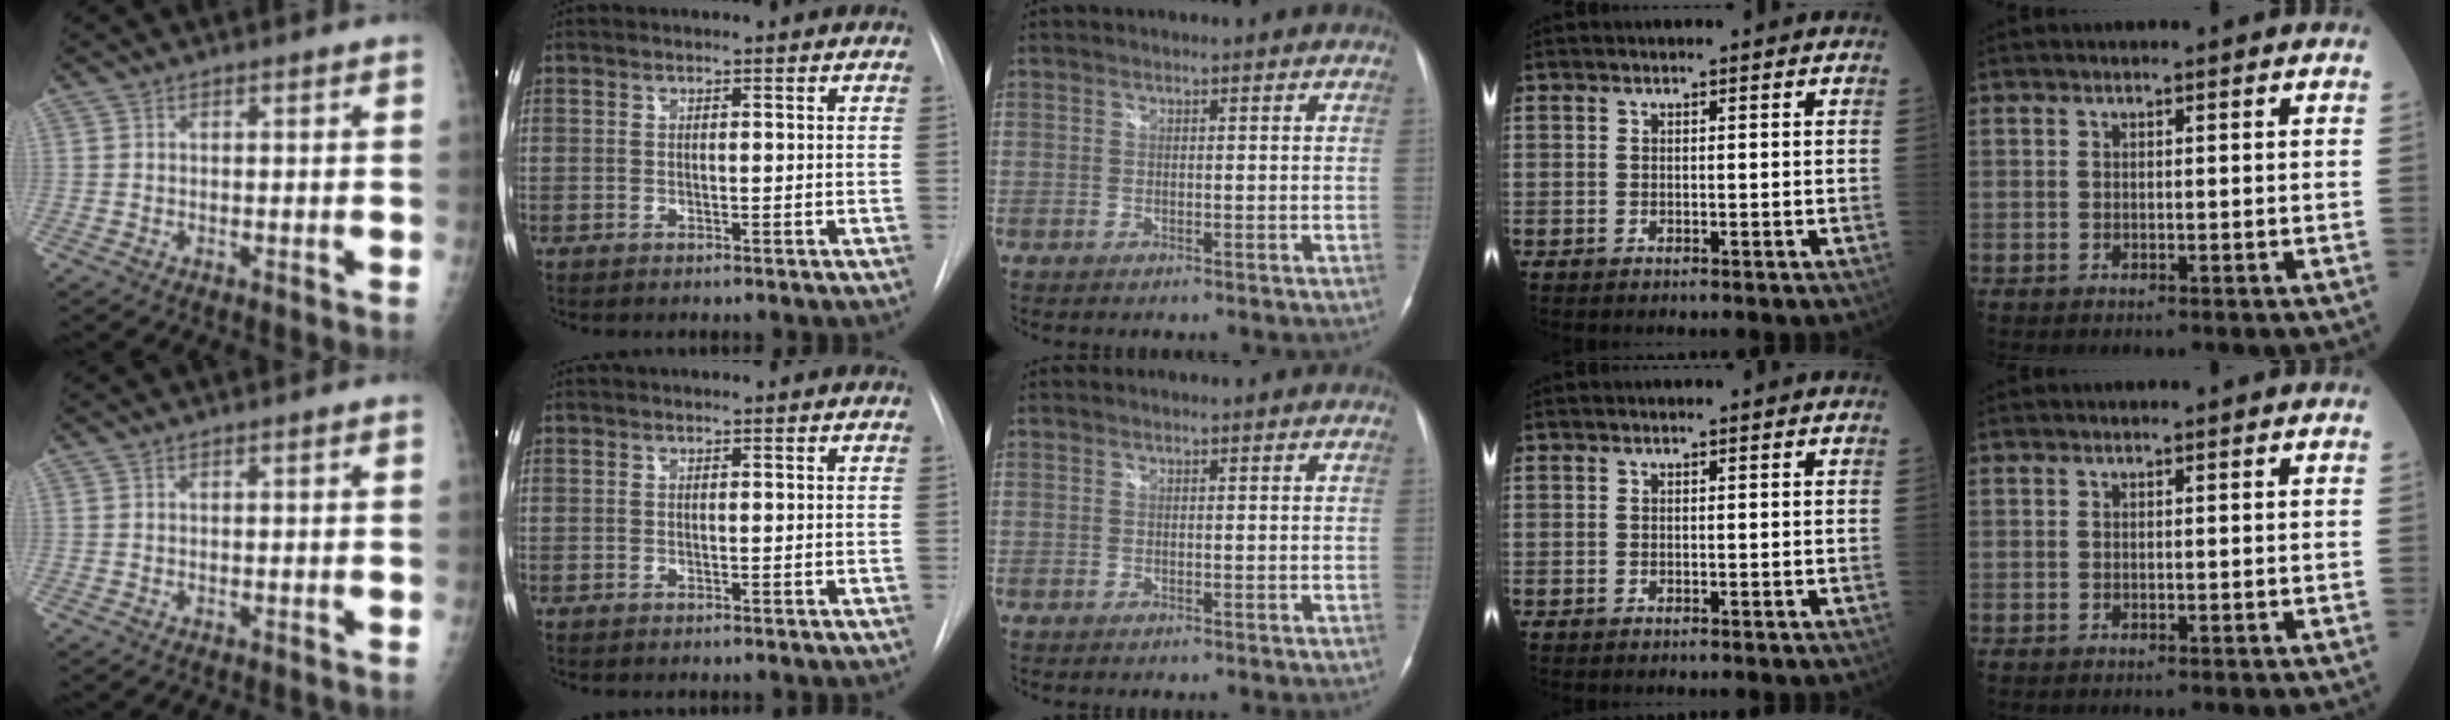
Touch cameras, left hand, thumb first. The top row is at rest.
{}